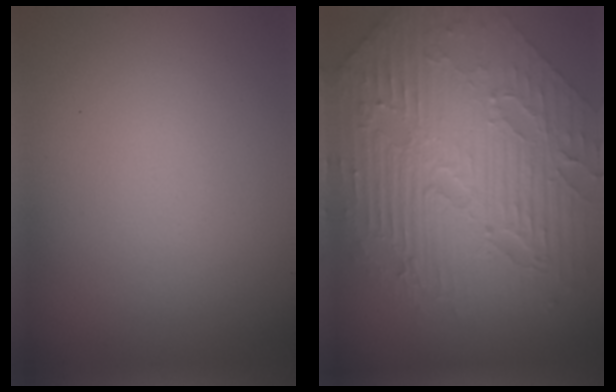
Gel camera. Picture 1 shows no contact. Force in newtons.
{"total": 11.2, "press": 7.5, "slide": 8.4}